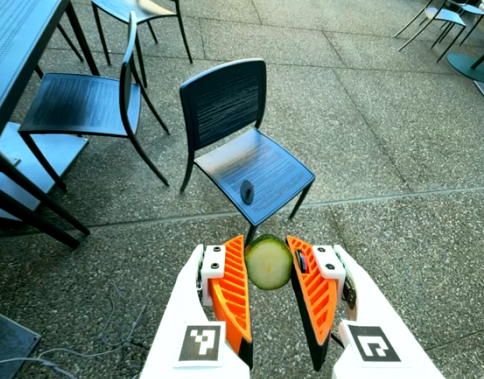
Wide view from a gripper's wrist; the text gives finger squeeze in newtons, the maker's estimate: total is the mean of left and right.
{"total": 9.1, "left": 8.7, "right": 9.6}